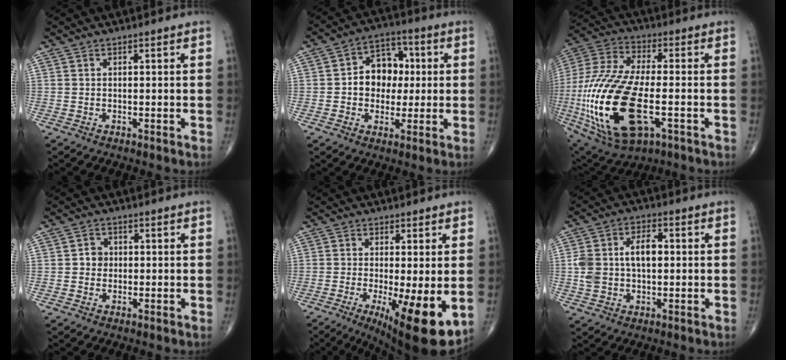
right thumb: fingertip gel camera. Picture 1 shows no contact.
{"total": 10.3, "force": [0.5, 8.0, 6.5], "torque": [-0.049, 0.022, 0.002]}
{"total": 27.3, "force": [-6.4, 12.1, 23.6], "torque": [-0.557, -0.014, -0.100]}
{"total": 2.4, "force": [0.0, 2.2, 0.9], "torque": [0.002, 0.007, -0.005]}
{"total": 13.6, "force": [-3.6, 3.4, 12.7], "torque": [-0.175, -0.028, -0.044]}
{"total": 9.6, "force": [0.7, 6.0, 7.5], "torque": [-0.139, 0.021, 0.015]}